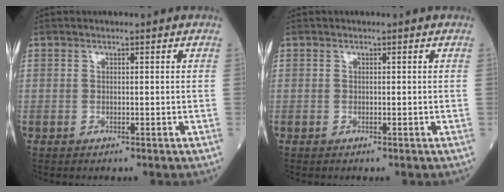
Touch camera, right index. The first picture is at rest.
{"total": 0.0}